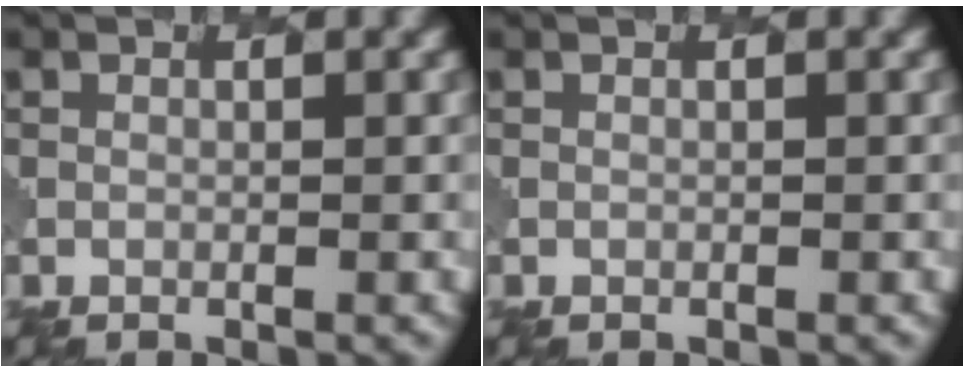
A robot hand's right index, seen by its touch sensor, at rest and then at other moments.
{"total": 0.0}